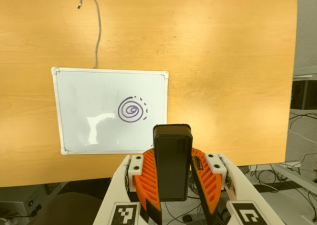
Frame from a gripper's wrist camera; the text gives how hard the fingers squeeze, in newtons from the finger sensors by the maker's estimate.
{"total": 7.2, "left": 6.5, "right": 8.0}